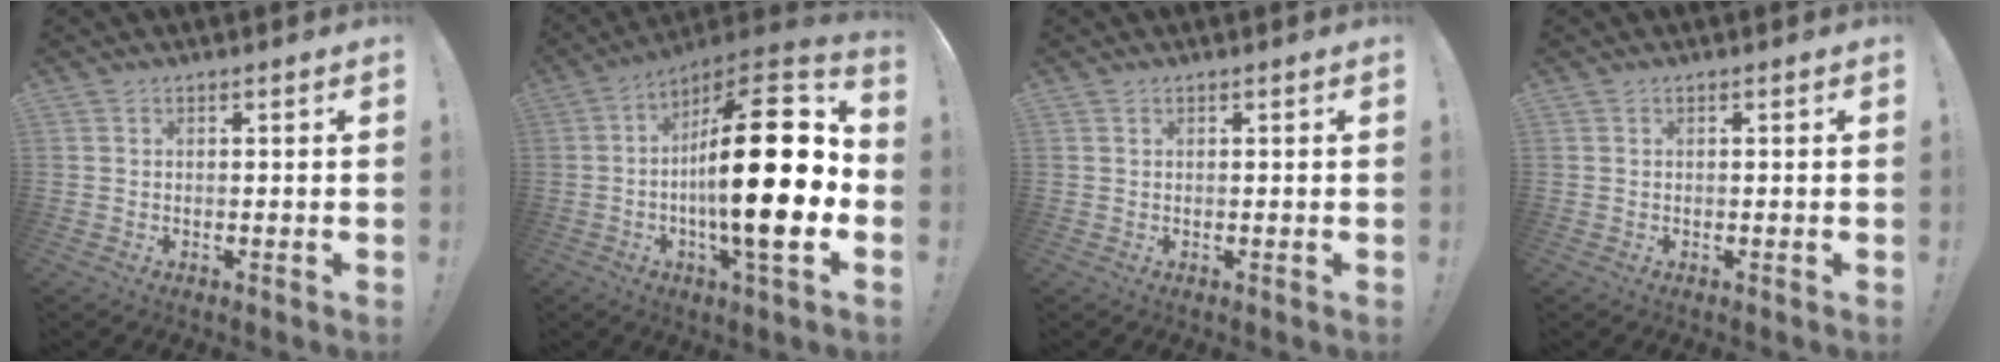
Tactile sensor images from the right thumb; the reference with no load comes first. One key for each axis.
{"total": 27.7, "fx": -1.9, "fy": 7.4, "fz": 26.6, "tx": -0.449, "ty": 0.003, "tz": -0.038}
{"total": 0.0}
{"total": 0.0}